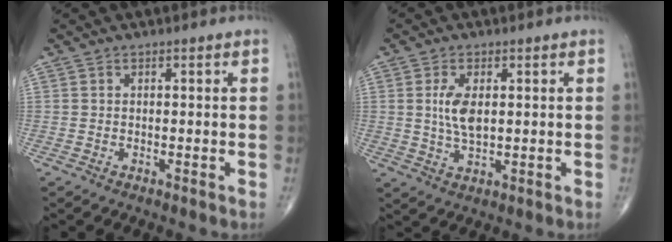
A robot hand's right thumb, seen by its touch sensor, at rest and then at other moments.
{"total": 5.8, "force": [1.0, 2.8, 5.0], "torque": [-0.100, -0.007, 0.022]}